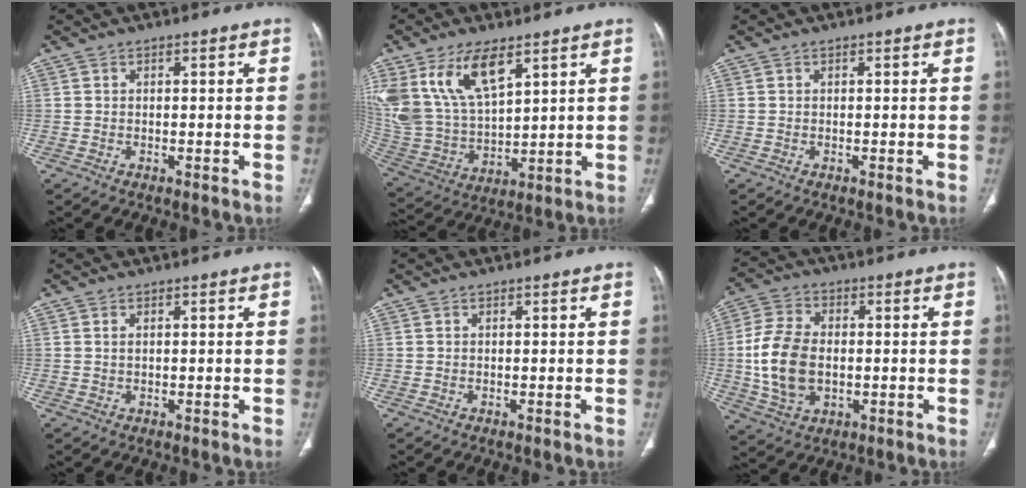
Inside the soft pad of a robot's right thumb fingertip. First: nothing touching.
{"total": 17.1, "force": [9.1, 8.3, 12.0], "torque": [-0.227, -0.031, 0.191]}
{"total": 0.0}
{"total": 0.7, "force": [0.3, 0.4, 0.6], "torque": [-0.014, 0.003, 0.007]}
{"total": 0.0}
{"total": 13.0, "force": [-0.7, 8.6, 9.7], "torque": [-0.188, 0.007, -0.010]}